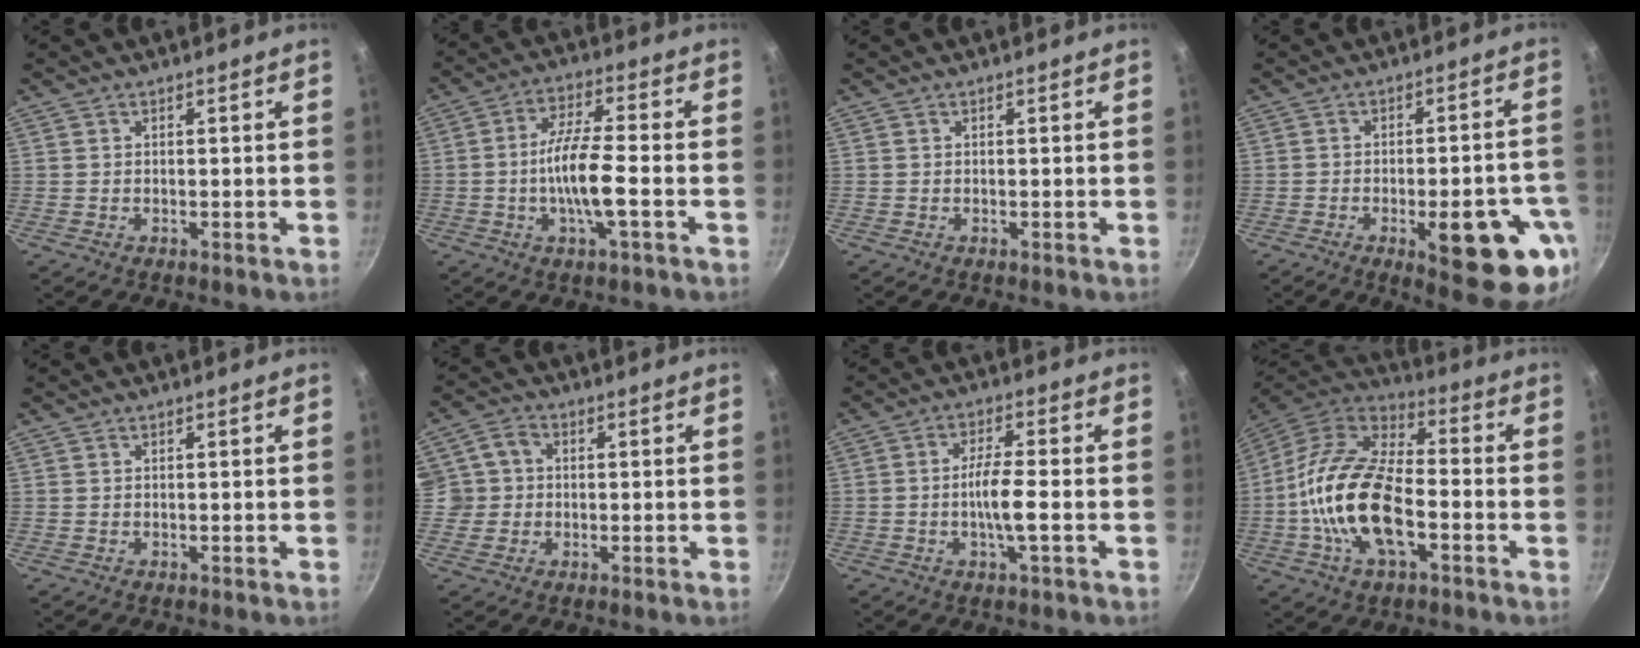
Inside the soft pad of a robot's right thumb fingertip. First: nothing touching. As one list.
[{"total": 9.7, "force": [-2.4, 2.3, 9.1], "torque": [-0.175, 0.024, -0.051]}, {"total": 0.0}, {"total": 16.8, "force": [-6.2, 5.8, 14.6], "torque": [-0.151, 0.016, -0.075]}, {"total": 0.0}, {"total": 5.4, "force": [0.2, 5.0, 2.0], "torque": [-0.001, 0.005, -0.006]}, {"total": 6.2, "force": [-1.6, 1.1, 5.9], "torque": [-0.114, 0.015, -0.033]}, {"total": 19.8, "force": [-4.4, 10.1, 16.4], "torque": [-0.299, 0.033, -0.097]}]